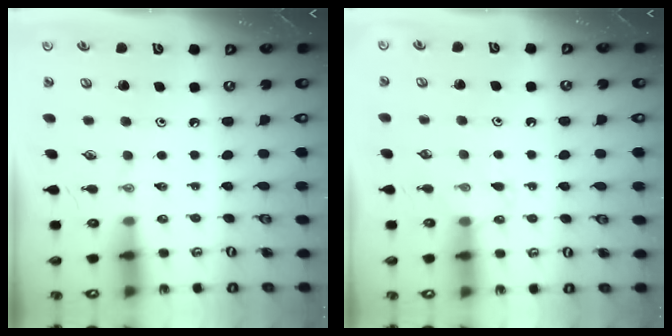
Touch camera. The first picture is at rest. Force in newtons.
{"total": 5.7, "press": 5.7, "slide": 0.5}